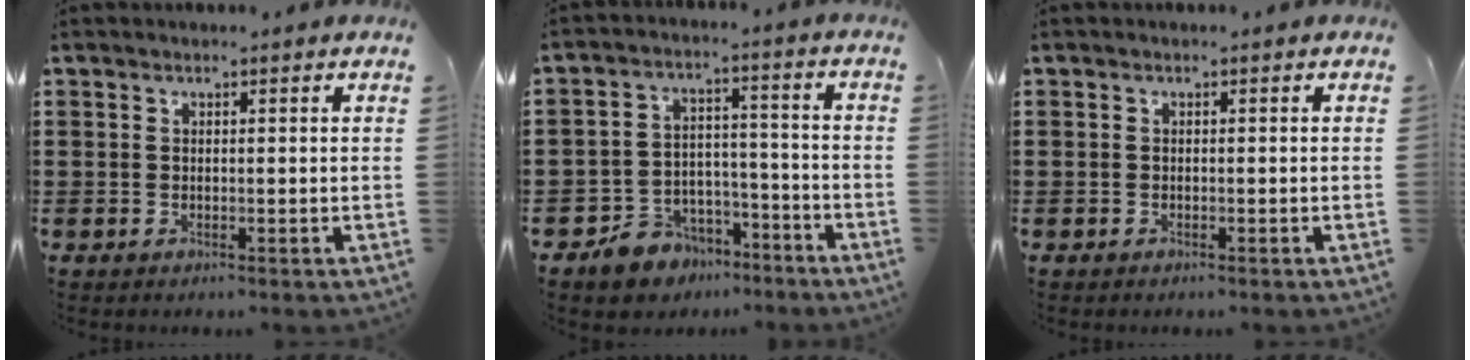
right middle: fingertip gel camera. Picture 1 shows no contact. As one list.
[{"total": 6.9, "force": [-5.9, 3.5, 0.3], "torque": [-0.022, 0.025, -0.119]}, {"total": 0.5, "force": [-0.5, 0.2, 0.0], "torque": [0.000, 0.001, -0.011]}]